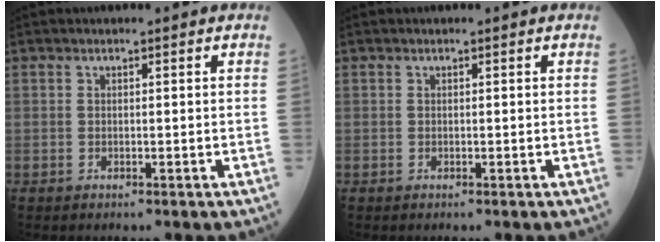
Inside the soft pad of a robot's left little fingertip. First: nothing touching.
{"total": 0.0}